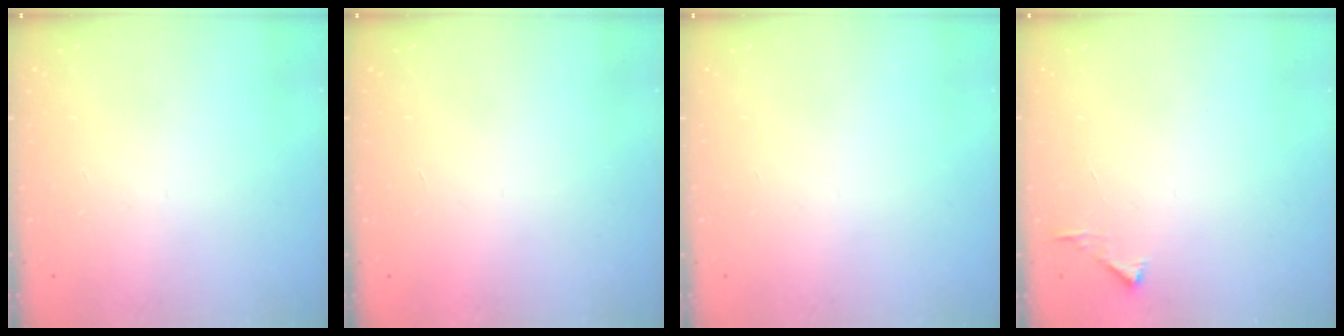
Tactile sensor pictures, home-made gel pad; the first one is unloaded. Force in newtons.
{"total": 1.5, "press": 1.5, "slide": 0.1}
{"total": 0.0}
{"total": 2.8, "press": 2.8, "slide": 0.3}